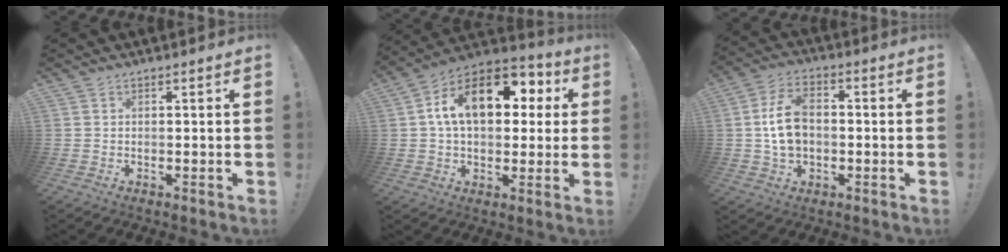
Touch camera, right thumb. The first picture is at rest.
{"total": 18.6, "force": [4.9, 11.1, 14.1], "torque": [-0.223, 0.001, 0.082]}
{"total": 10.9, "force": [-0.1, 7.7, 7.8], "torque": [-0.138, 0.009, 0.001]}